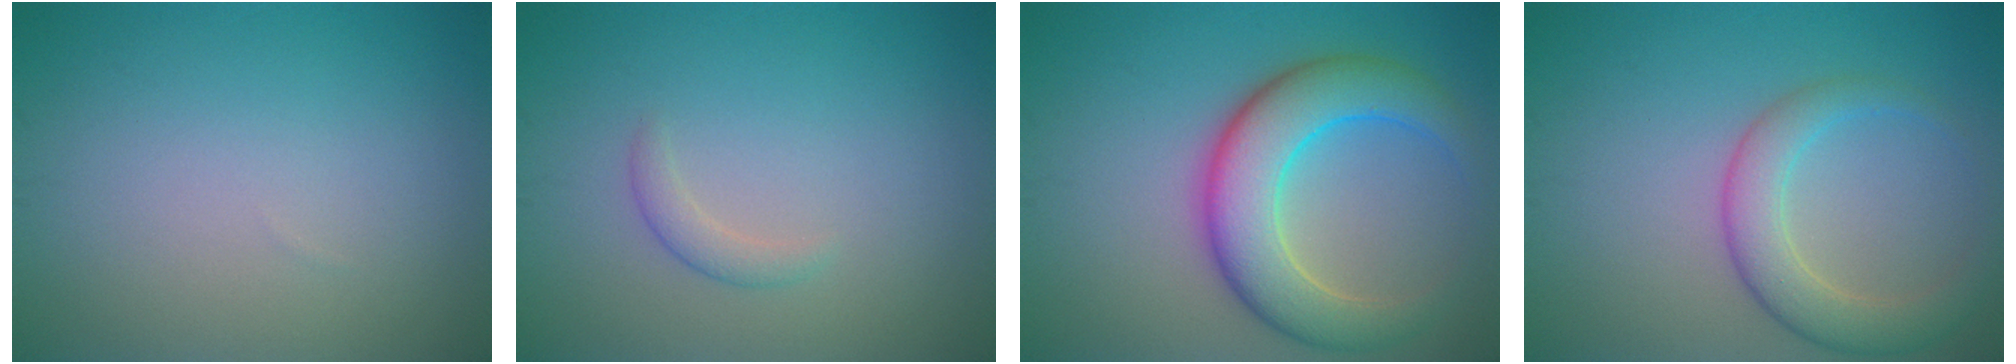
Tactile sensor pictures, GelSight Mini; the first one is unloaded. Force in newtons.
{"total": 1.3, "press": 1.3, "slide": 0.0}
{"total": 7.7, "press": 7.7, "slide": 0.3}
{"total": 4.1, "press": 4.1, "slide": 0.3}